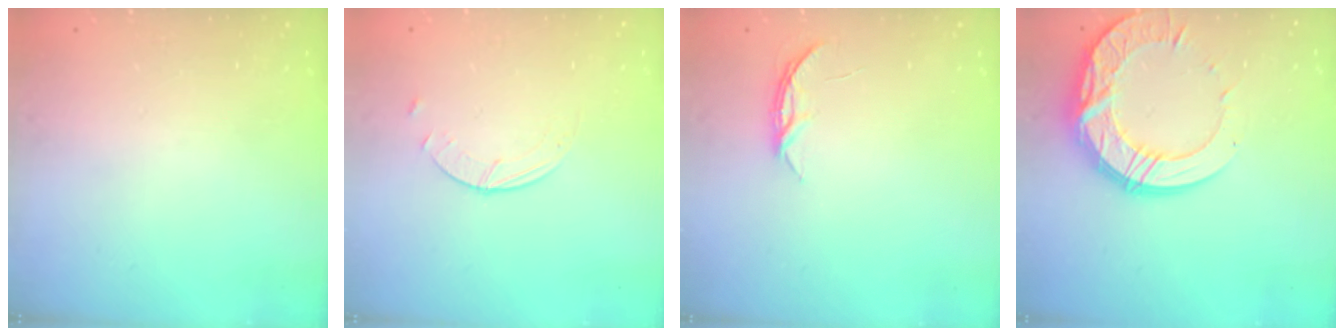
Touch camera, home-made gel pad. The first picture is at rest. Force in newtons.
{"total": 0.9, "press": 0.9, "slide": 0.2}
{"total": 3.7, "press": 3.7, "slide": 0.4}
{"total": 18.7, "press": 18.7, "slide": 1.4}